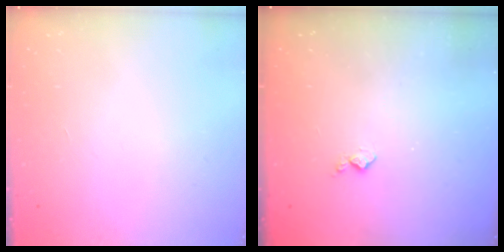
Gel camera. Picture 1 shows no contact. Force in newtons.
{"total": 3.9, "press": 3.8, "slide": 0.4}